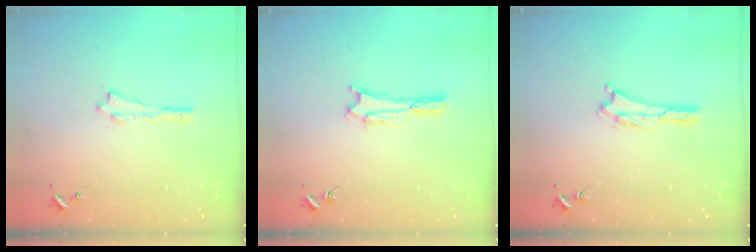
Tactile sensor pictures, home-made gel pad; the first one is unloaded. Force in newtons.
{"total": 1.7, "press": 1.7, "slide": 0.3}
{"total": 1.2, "press": 1.1, "slide": 0.2}